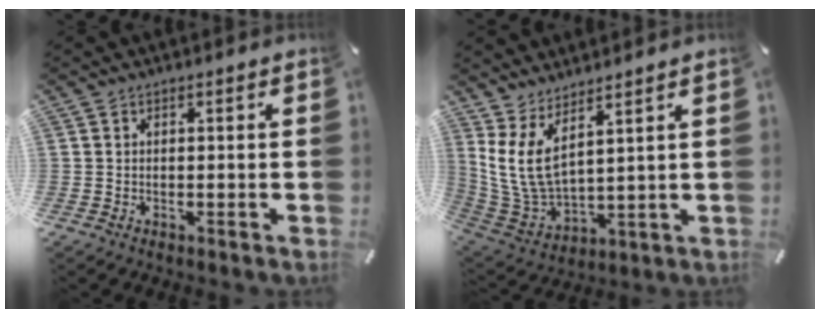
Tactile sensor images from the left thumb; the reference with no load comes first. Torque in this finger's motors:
{"motor_torque": [0.69, -0.18, 1.48, -1.04, 0.21]}